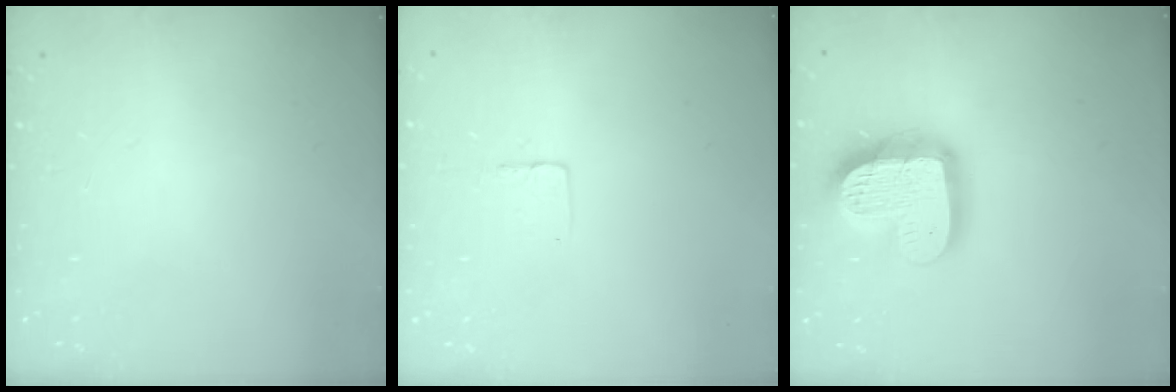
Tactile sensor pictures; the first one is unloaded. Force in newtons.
{"total": 2.7, "press": 2.7, "slide": 0.1}
{"total": 19.1, "press": 19.0, "slide": 2.0}